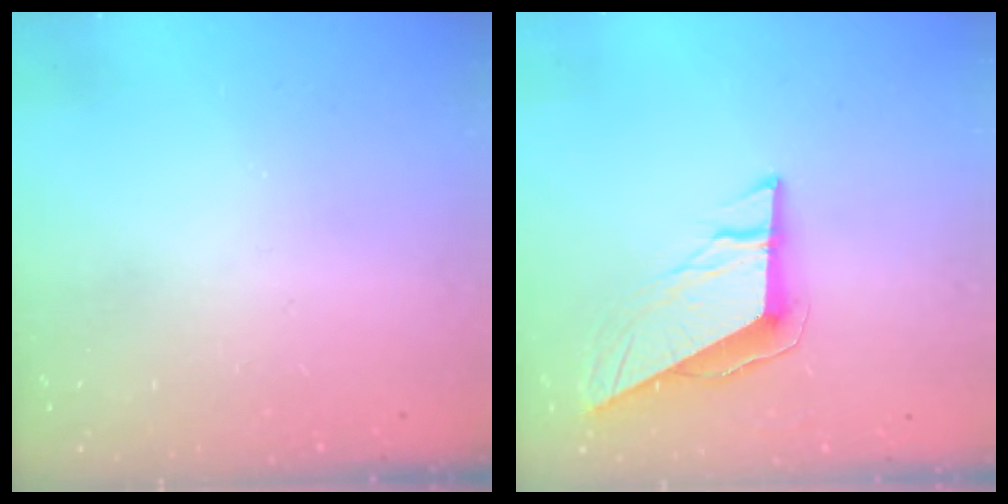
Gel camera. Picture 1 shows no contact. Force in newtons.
{"total": 9.1, "press": 9.1, "slide": 0.3}